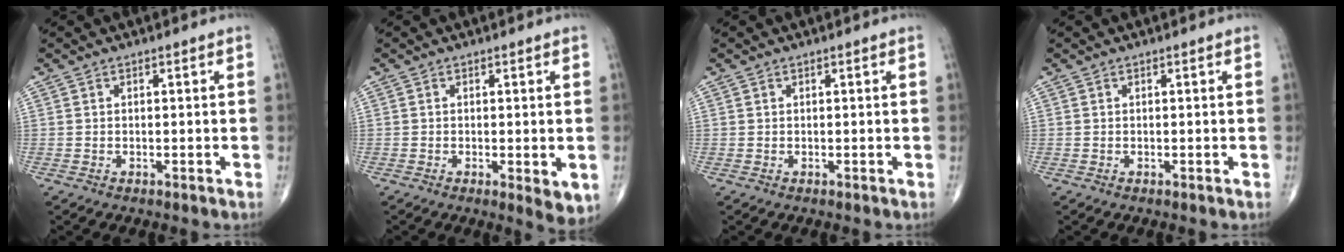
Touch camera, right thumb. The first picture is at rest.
{"total": 4.4, "force": [-0.8, 1.5, 4.0], "torque": [-0.058, -0.014, -0.010]}
{"total": 0.0}
{"total": 0.0}